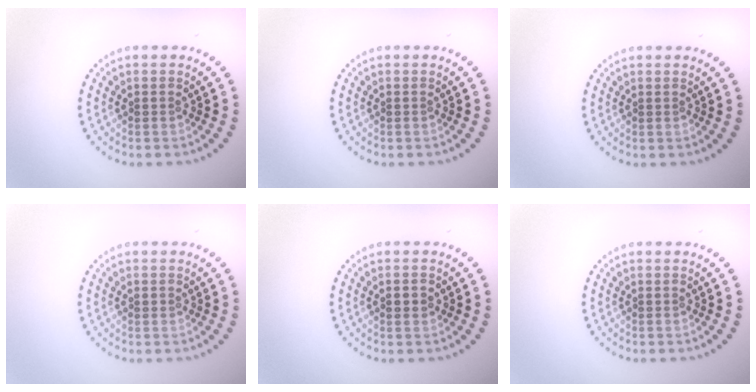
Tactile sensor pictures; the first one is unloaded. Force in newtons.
{"total": 0.0}
{"total": 0.0}
{"total": 0.5, "press": 0.5, "slide": 0.2}
{"total": 1.4, "press": 1.4, "slide": 0.1}
{"total": 0.0}